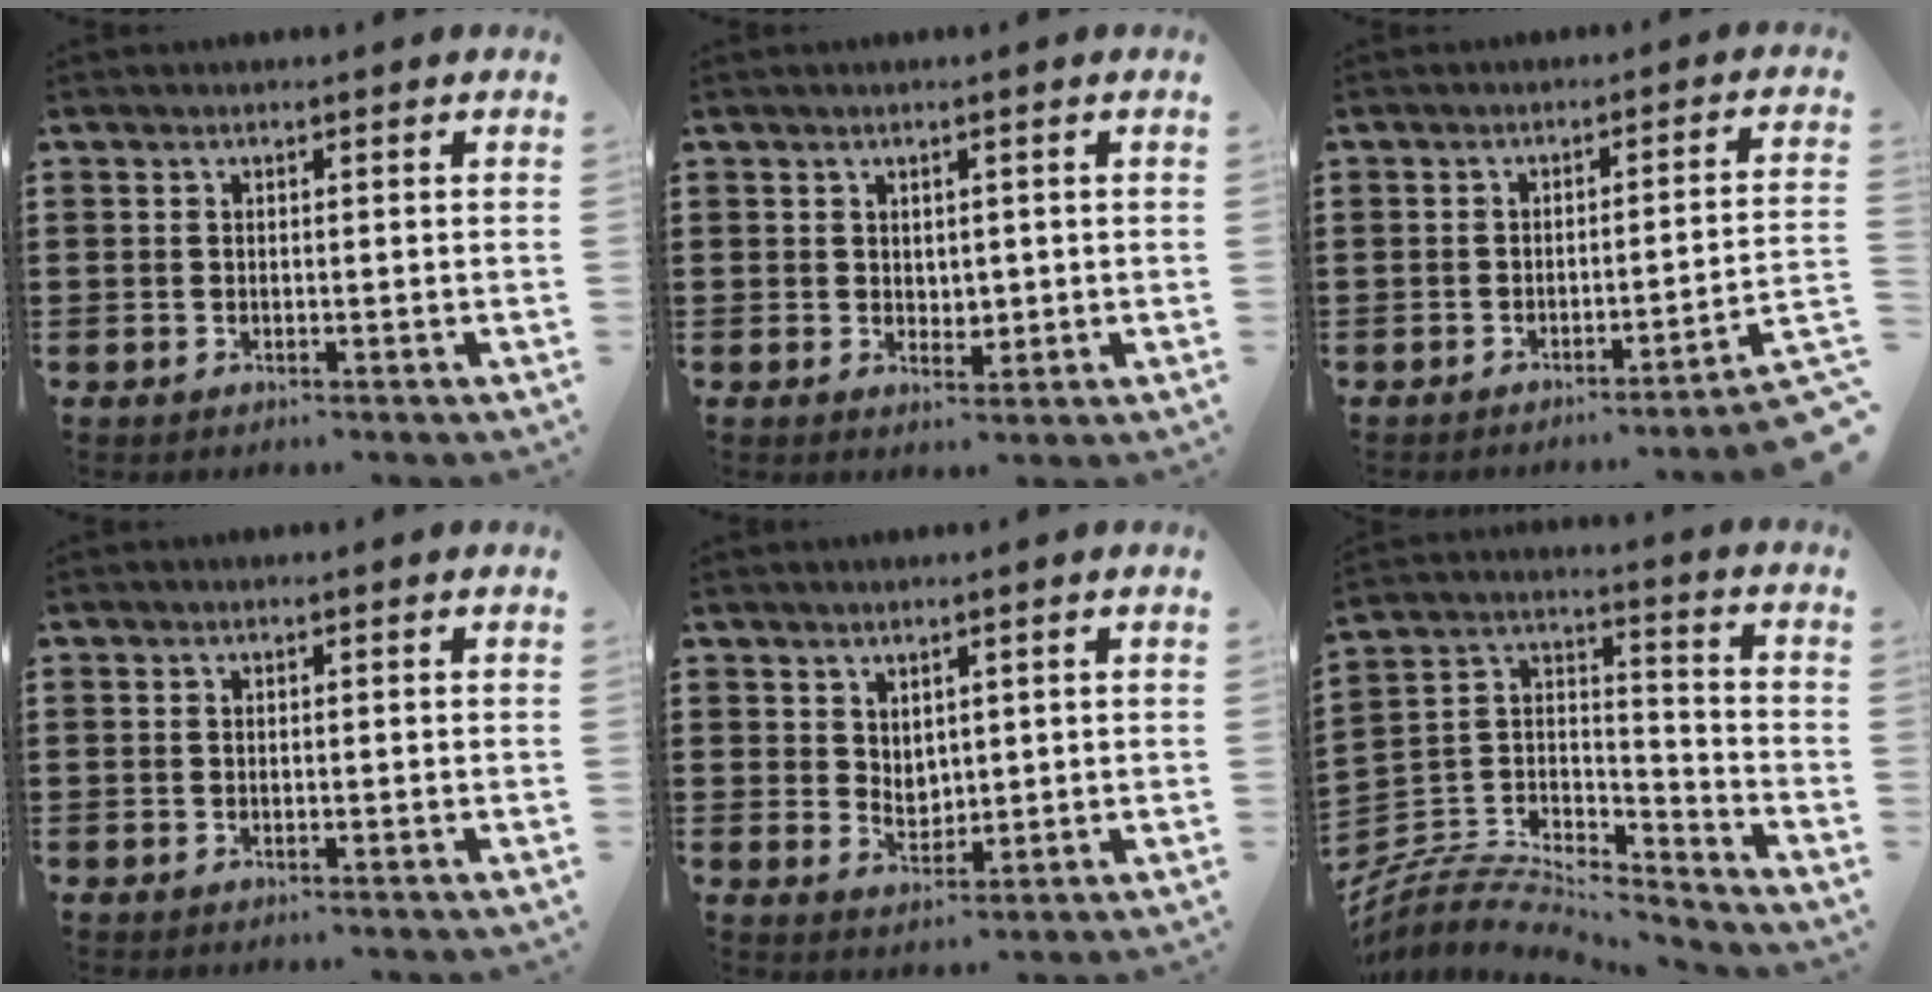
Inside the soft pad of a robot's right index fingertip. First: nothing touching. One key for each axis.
{"total": 1.9, "fx": 1.1, "fy": 1.6, "fz": 0.4, "tx": -0.006, "ty": 0.005, "tz": 0.018}
{"total": 3.7, "fx": -2.7, "fy": -0.6, "fz": 2.5, "tx": -0.045, "ty": -0.016, "tz": -0.055}
{"total": 0.0}
{"total": 2.8, "fx": 2.2, "fy": 1.6, "fz": 0.4, "tx": -0.014, "ty": 0.002, "tz": 0.043}
{"total": 7.1, "fx": -6.6, "fy": 2.0, "fz": 1.7, "tx": -0.050, "ty": 0.003, "tz": -0.137}